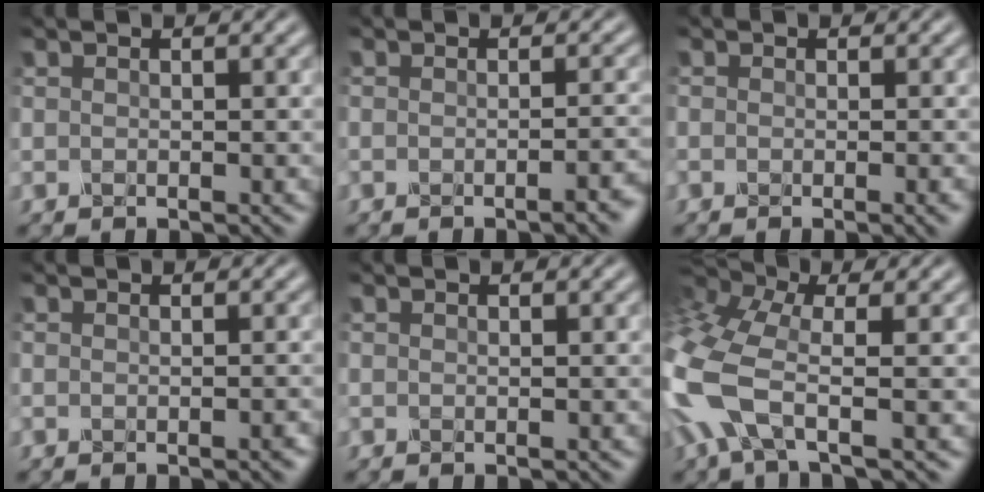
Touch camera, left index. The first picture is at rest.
{"total": 3.4, "force": [-1.7, 1.2, 2.6], "torque": [-0.012, 0.007, -0.026]}
{"total": 2.9, "force": [-0.9, 1.4, 2.4], "torque": [-0.009, 0.000, -0.013]}
{"total": 1.3, "force": [-0.5, 0.5, 1.0], "torque": [-0.003, 0.003, -0.007]}
{"total": 0.0}
{"total": 9.8, "force": [-2.3, 5.0, 8.1], "torque": [-0.230, -0.001, -0.058]}